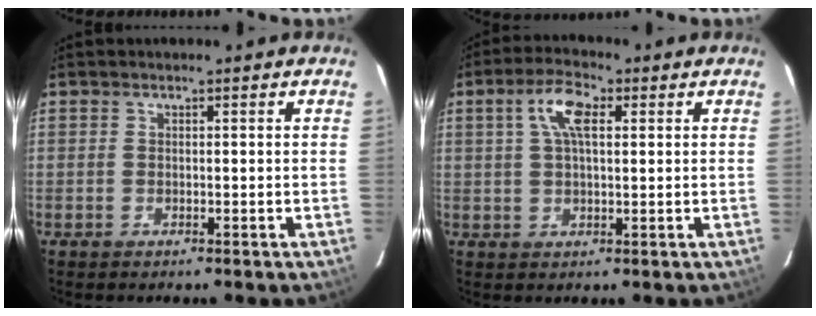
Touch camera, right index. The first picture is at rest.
{"total": 6.4, "force": [2.1, 2.6, 5.5], "torque": [-0.101, 0.016, 0.039]}